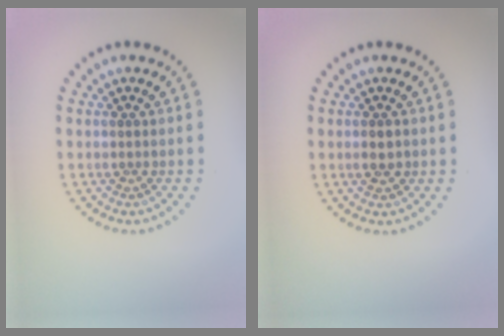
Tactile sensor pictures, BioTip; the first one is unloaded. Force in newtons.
{"total": 1.4, "press": 1.3, "slide": 0.2}